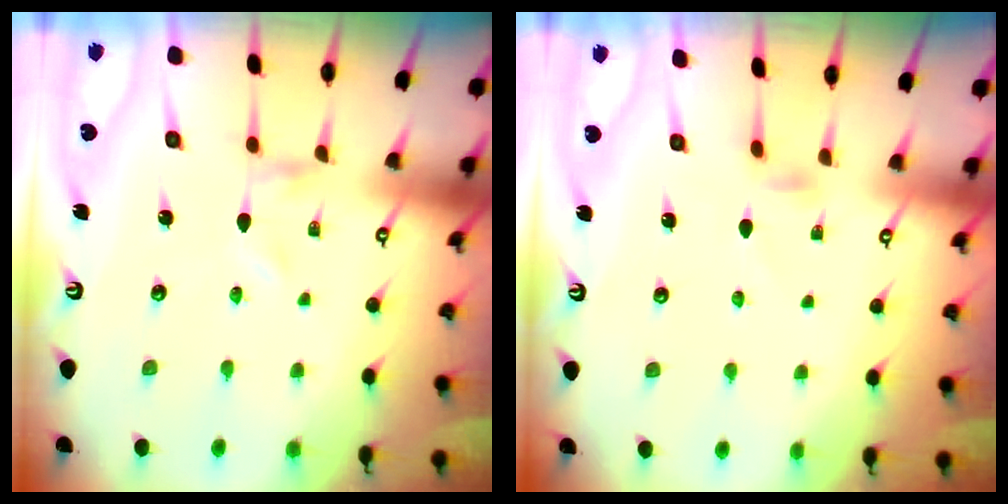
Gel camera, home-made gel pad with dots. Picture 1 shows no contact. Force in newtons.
{"total": 2.7, "press": 2.6, "slide": 0.4}